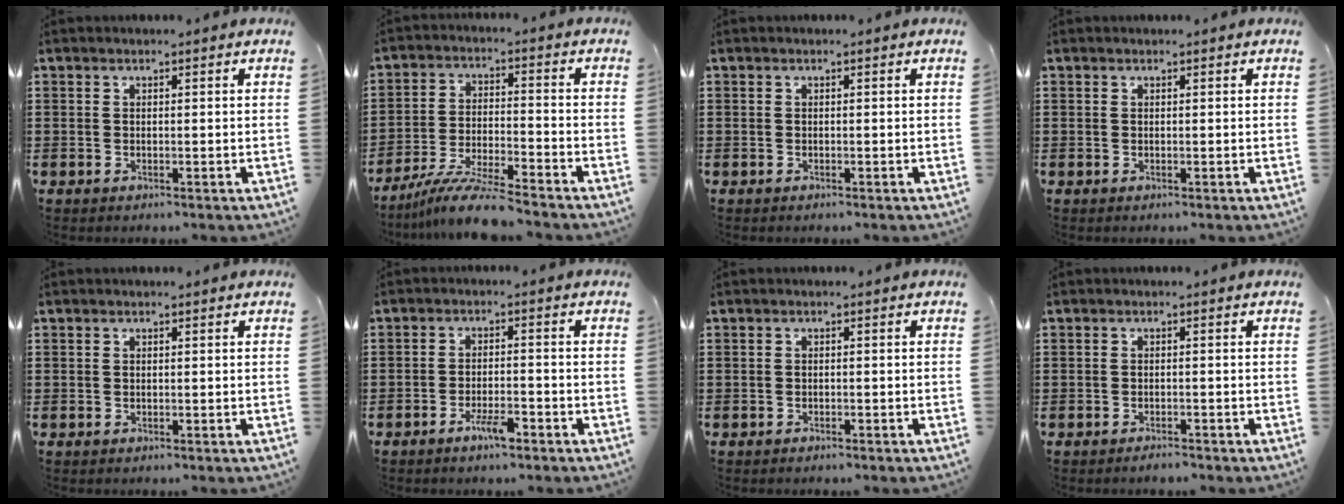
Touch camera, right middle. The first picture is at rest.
{"total": 8.4, "force": [-7.6, 0.0, 3.6], "torque": [-0.074, -0.007, -0.147]}
{"total": 0.0}
{"total": 0.0}
{"total": 0.0}
{"total": 3.6, "force": [-2.5, 0.8, 2.5], "torque": [-0.049, 0.003, -0.048]}
{"total": 0.9, "force": [-0.8, 0.1, 0.1], "torque": [-0.005, -0.001, -0.018]}
{"total": 1.5, "force": [-1.4, 0.0, 0.3], "torque": [-0.011, -0.002, -0.028]}